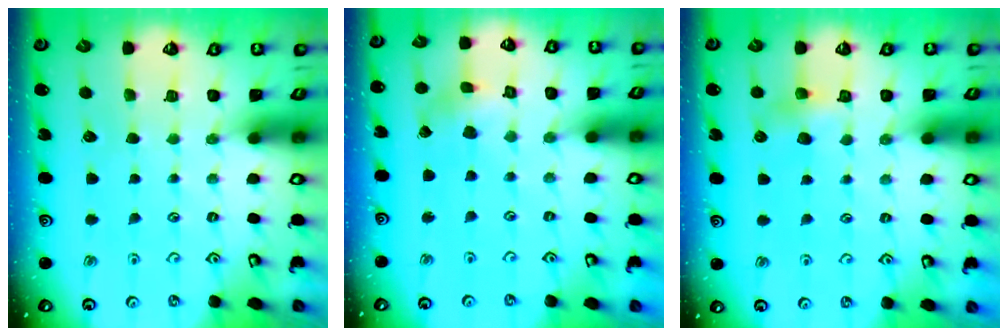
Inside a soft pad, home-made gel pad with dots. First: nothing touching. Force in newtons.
{"total": 2.9, "press": 2.9, "slide": 0.2}
{"total": 5.6, "press": 5.6, "slide": 0.7}